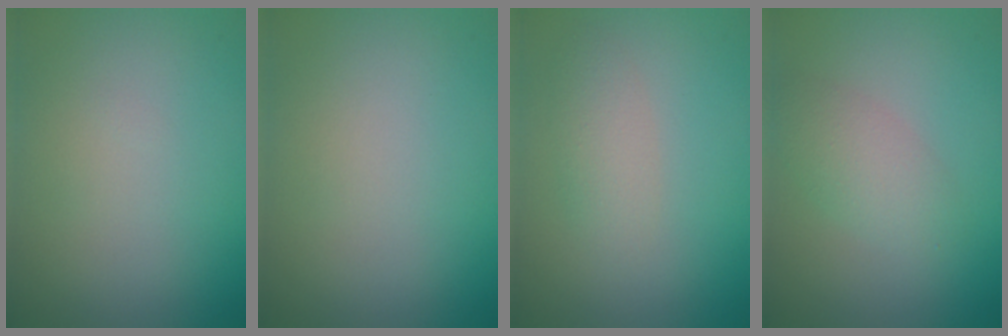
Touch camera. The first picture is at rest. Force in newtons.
{"total": 0.0}
{"total": 2.0, "press": 2.0, "slide": 0.1}
{"total": 2.4, "press": 2.4, "slide": 0.2}